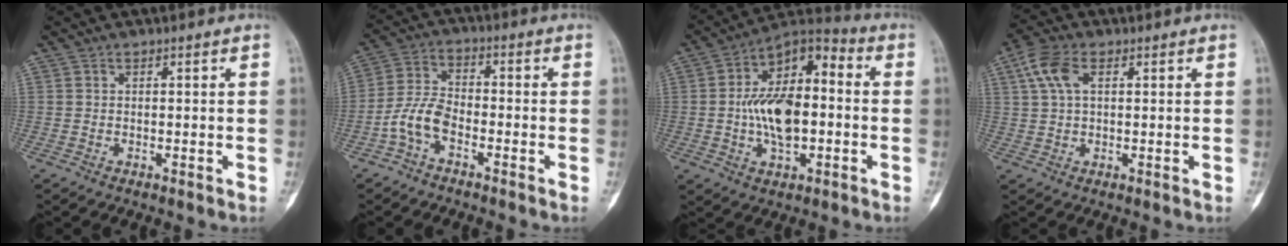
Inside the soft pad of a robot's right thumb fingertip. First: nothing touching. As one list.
[{"total": 6.7, "force": [-3.2, 3.5, 4.8], "torque": [-0.099, 0.030, -0.072]}, {"total": 16.0, "force": [-1.0, 8.5, 13.6], "torque": [-0.221, 0.032, -0.026]}, {"total": 6.6, "force": [2.3, 3.6, 5.1], "torque": [-0.114, 0.013, 0.045]}]